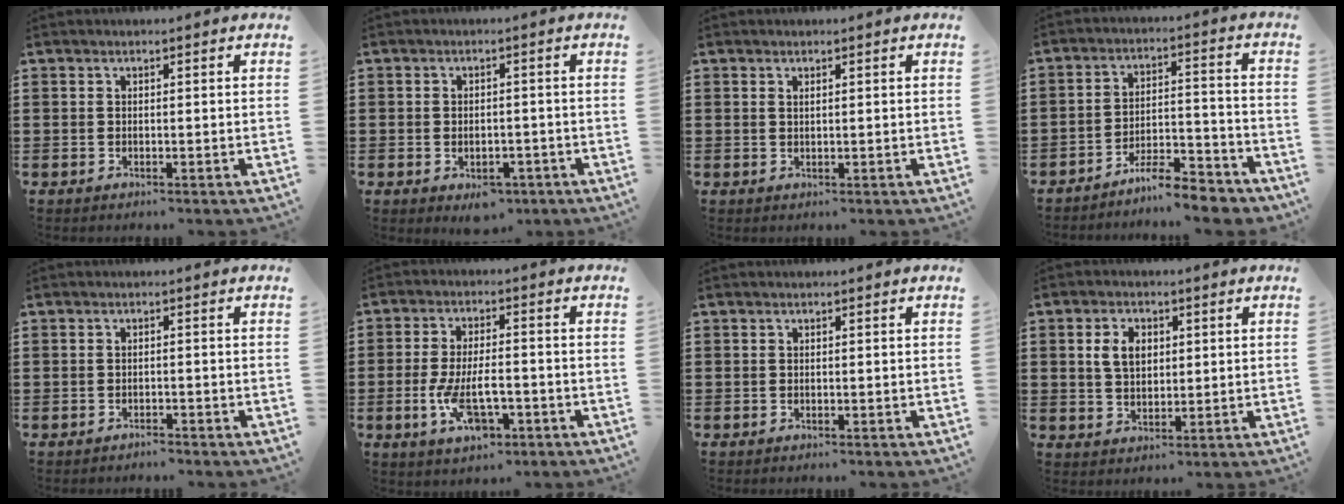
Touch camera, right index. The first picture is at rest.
{"total": 2.4, "force": [-1.5, 1.4, 1.1], "torque": [-0.022, 0.004, -0.029]}
{"total": 0.5, "force": [0.3, 0.1, 0.4], "torque": [-0.009, 0.001, 0.006]}
{"total": 6.9, "force": [-6.5, 0.7, 2.3], "torque": [-0.034, 0.016, -0.123]}
{"total": 1.1, "force": [-1.1, 0.1, -0.1], "torque": [-0.002, 0.003, -0.024]}
{"total": 8.3, "force": [-2.7, 3.5, 7.0], "torque": [-0.149, -0.004, -0.049]}
{"total": 0.0}
{"total": 4.4, "force": [1.0, 3.0, 3.1], "torque": [-0.070, 0.014, 0.015]}